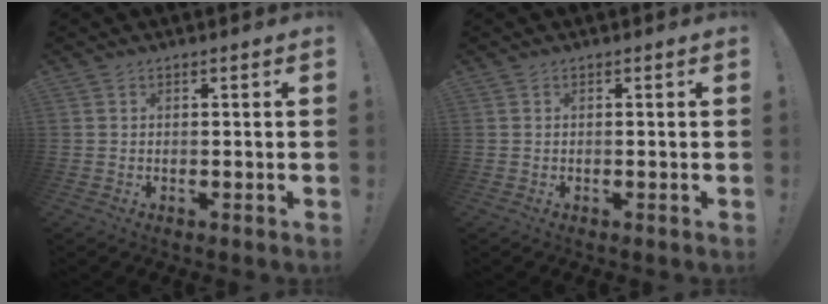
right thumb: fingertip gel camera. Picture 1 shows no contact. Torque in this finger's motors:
{"motor_torque": [-0.21, -0.11, -0.09, 0.16, -0.02]}